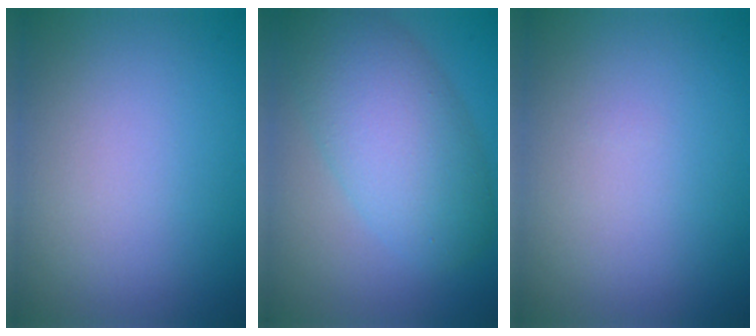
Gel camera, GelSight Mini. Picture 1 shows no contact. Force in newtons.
{"total": 7.5, "press": 7.5, "slide": 0.3}
{"total": 0.0}